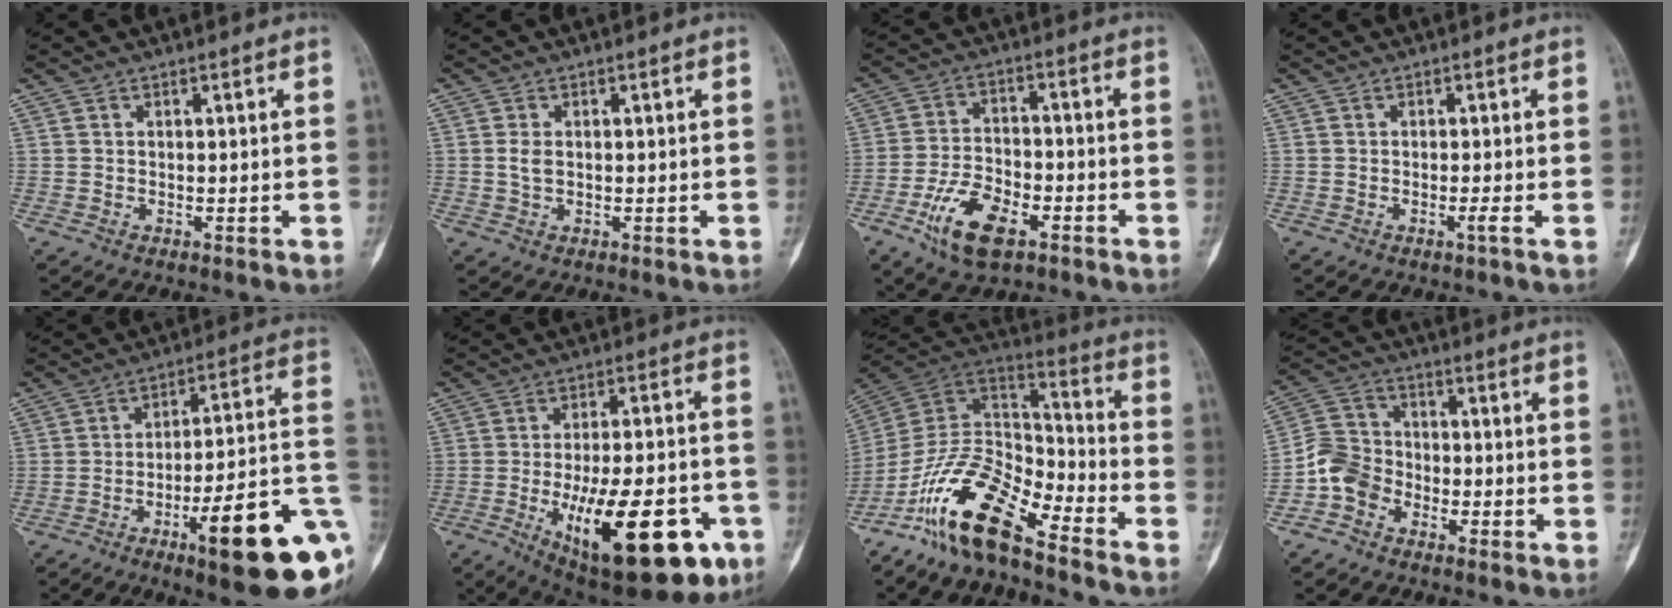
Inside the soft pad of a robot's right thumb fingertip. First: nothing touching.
{"total": 1.8, "force": [0.2, 1.5, 1.0], "torque": [-0.021, 0.000, 0.004]}
{"total": 11.1, "force": [-5.7, 5.4, 7.8], "torque": [-0.142, 0.020, -0.102]}
{"total": 1.0, "force": [-0.5, -0.4, 0.8], "torque": [-0.012, -0.002, -0.011]}
{"total": 22.4, "force": [-8.2, 4.8, 20.2], "torque": [-0.224, 0.039, -0.114]}
{"total": 24.3, "force": [-9.0, 9.2, 20.6], "torque": [-0.277, 0.010, -0.114]}
{"total": 17.5, "force": [-12.0, 5.9, 11.4], "torque": [-0.193, 0.086, -0.227]}
{"total": 7.1, "force": [-3.3, 5.8, 2.3], "torque": [-0.035, 0.032, -0.077]}